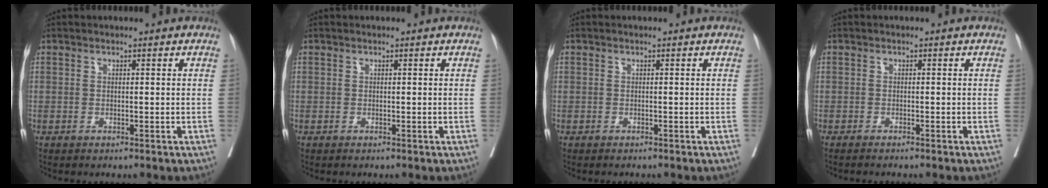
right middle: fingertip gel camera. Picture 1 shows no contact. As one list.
[{"total": 0.0}, {"total": 1.1, "force": [-1.0, 0.3, 0.2], "torque": [-0.007, -0.002, -0.016]}, {"total": 2.1, "force": [-1.8, -0.1, 1.0], "torque": [-0.013, 0.000, -0.023]}]